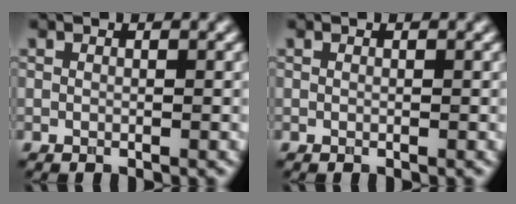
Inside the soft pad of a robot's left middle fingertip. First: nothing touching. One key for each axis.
{"total": 0.0}